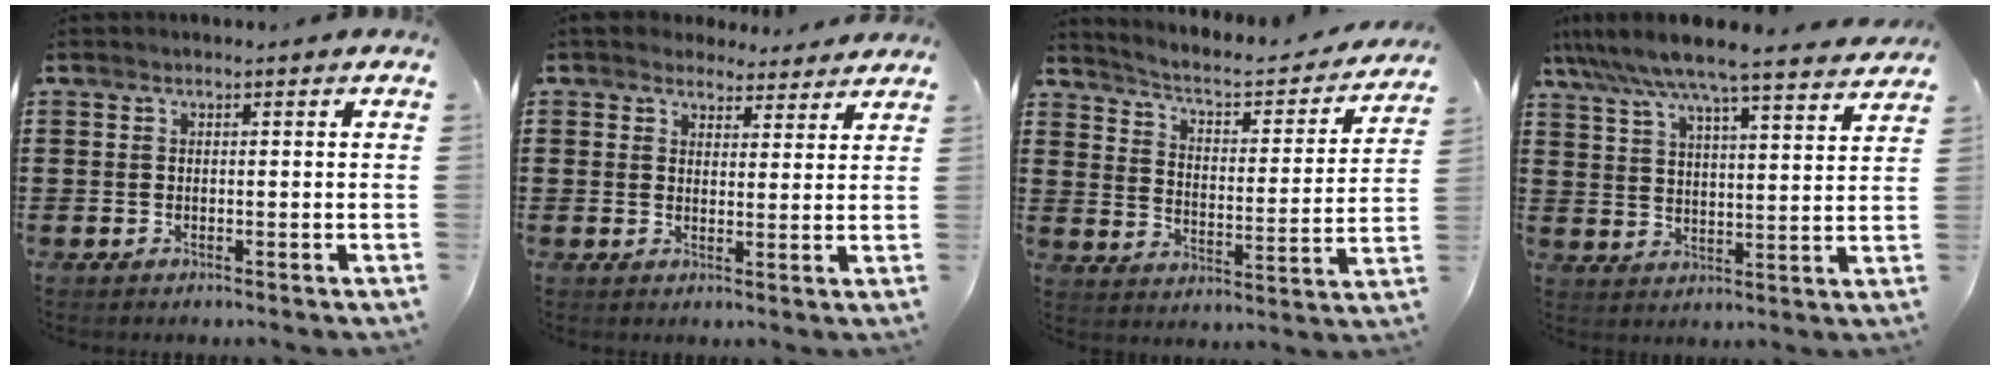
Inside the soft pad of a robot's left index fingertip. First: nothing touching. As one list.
[{"total": 3.9, "force": [3.4, 1.9, 0.2], "torque": [-0.012, -0.006, 0.063]}, {"total": 3.4, "force": [2.8, 0.7, 1.8], "torque": [-0.053, -0.028, 0.037]}, {"total": 7.1, "force": [6.5, 0.1, 2.8], "torque": [-0.083, -0.041, 0.111]}]